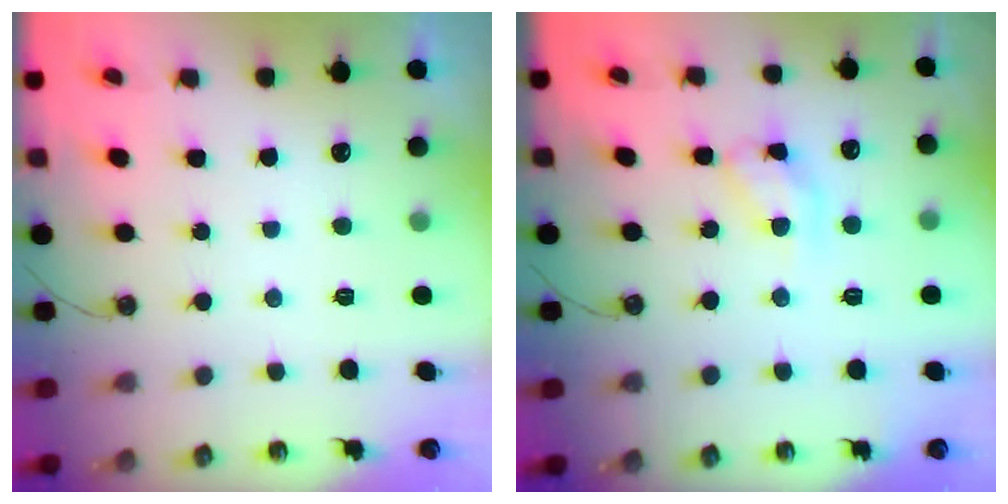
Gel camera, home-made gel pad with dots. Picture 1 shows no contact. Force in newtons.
{"total": 9.9, "press": 9.9, "slide": 0.4}